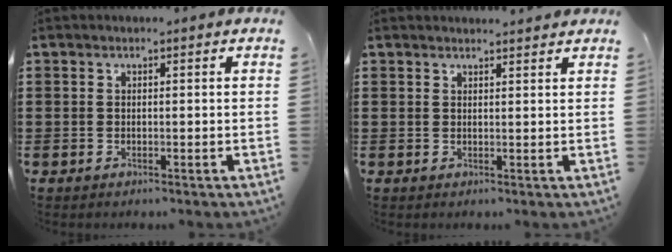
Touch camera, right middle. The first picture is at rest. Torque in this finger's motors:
{"motor_torque": [-0.42, -0.22, -0.04, 0.00]}